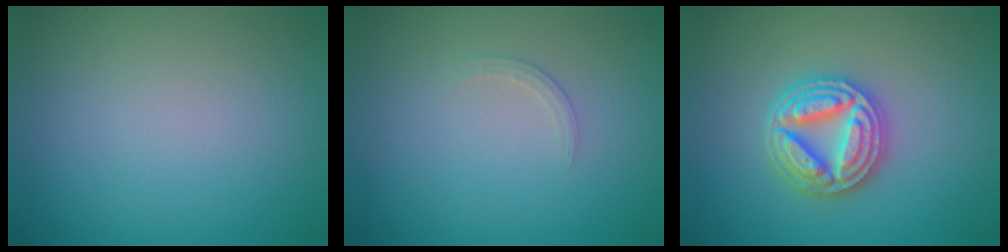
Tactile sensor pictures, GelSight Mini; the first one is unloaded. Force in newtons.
{"total": 1.0, "press": 1.0, "slide": 0.0}
{"total": 5.1, "press": 5.0, "slide": 0.8}